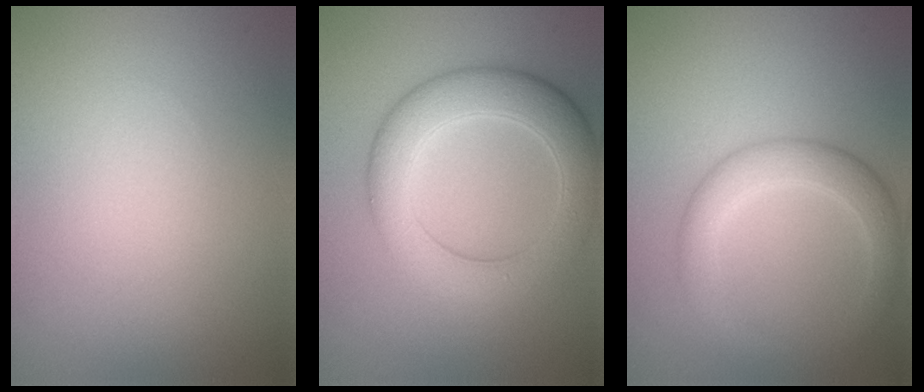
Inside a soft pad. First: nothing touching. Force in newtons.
{"total": 6.4, "press": 6.4, "slide": 0.1}
{"total": 3.7, "press": 3.7, "slide": 0.2}